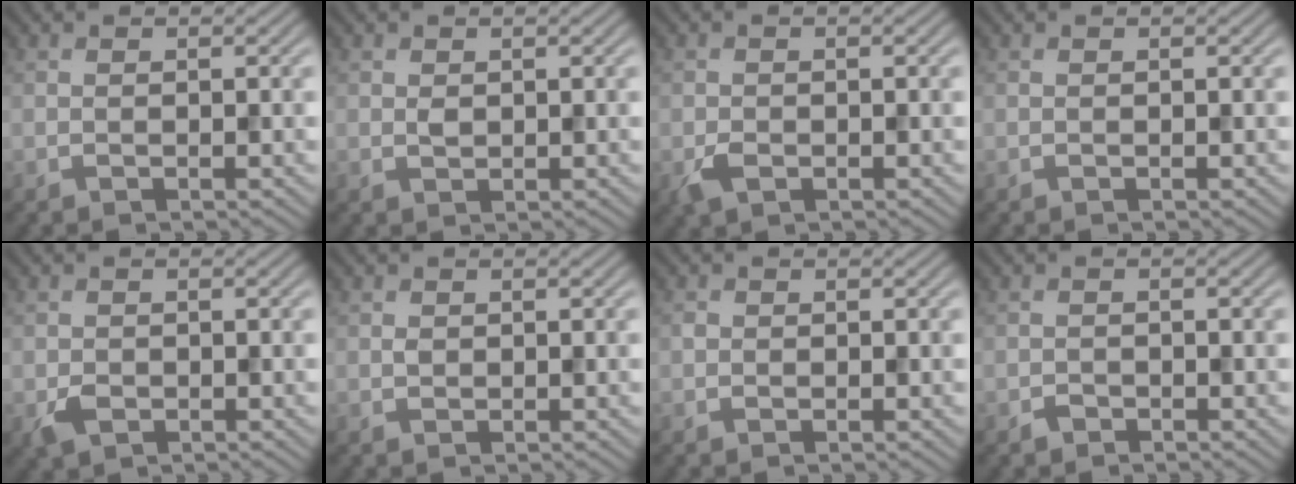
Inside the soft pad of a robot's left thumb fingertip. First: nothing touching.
{"total": 0.9, "force": [0.3, 0.7, 0.5], "torque": [-0.013, -0.002, 0.007]}
{"total": 2.0, "force": [-0.8, 1.4, 1.2], "torque": [-0.029, -0.008, -0.017]}
{"total": 0.0}
{"total": 2.1, "force": [-0.8, 1.6, 1.1], "torque": [-0.025, -0.010, -0.016]}
{"total": 0.7, "force": [0.1, 0.7, 0.3], "torque": [-0.007, -0.002, 0.001]}
{"total": 0.6, "force": [0.0, 0.6, 0.1], "torque": [0.001, -0.003, -0.003]}
{"total": 1.0, "force": [-0.8, 0.6, 0.2], "torque": [-0.002, -0.001, -0.016]}